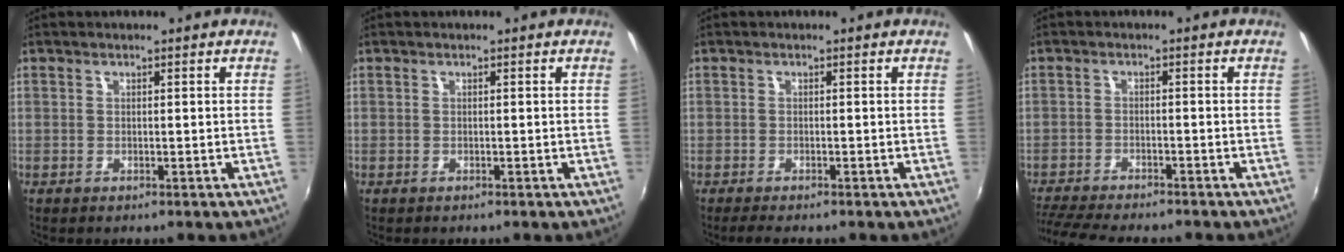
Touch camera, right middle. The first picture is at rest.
{"total": 0.0}
{"total": 2.3, "force": [-2.0, 0.2, 1.2], "torque": [-0.027, -0.012, -0.035]}
{"total": 10.4, "force": [-9.3, 1.2, 4.4], "torque": [-0.111, -0.026, -0.156]}